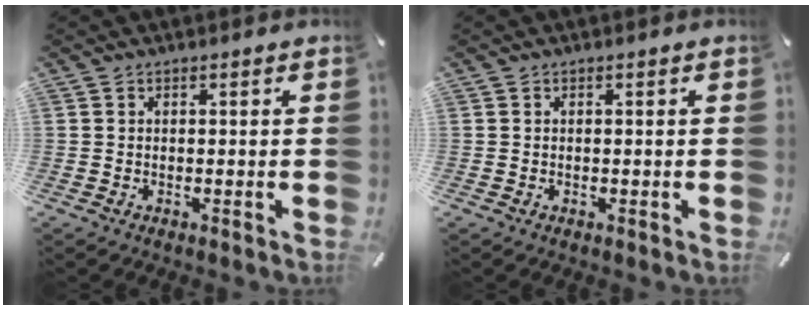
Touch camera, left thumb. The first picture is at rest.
{"total": 0.0}